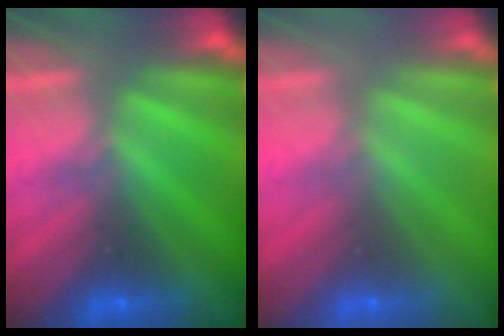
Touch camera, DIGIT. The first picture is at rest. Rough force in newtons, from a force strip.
{"total": 3.1}